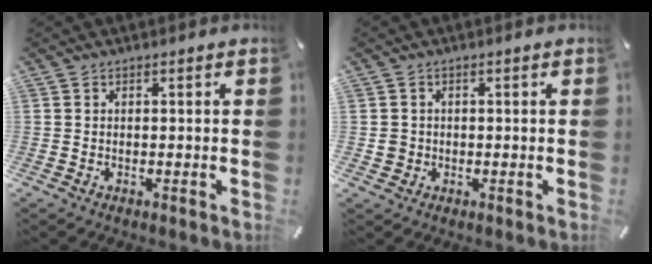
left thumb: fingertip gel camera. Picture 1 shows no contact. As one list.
[{"total": 2.2, "force": [0.0, 2.2, 0.1], "torque": [-0.001, 0.006, -0.003]}]